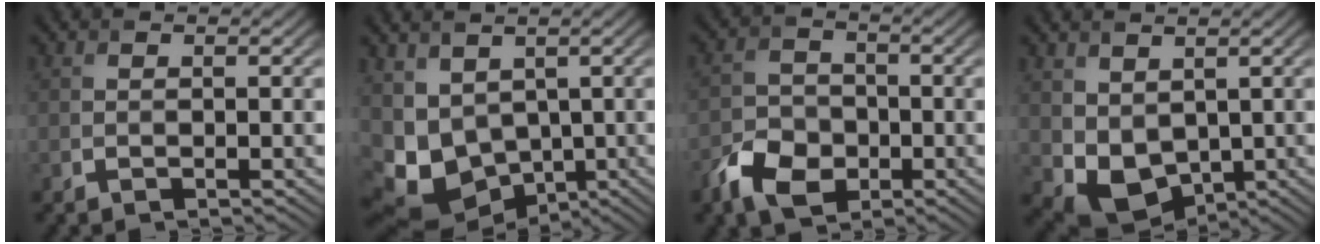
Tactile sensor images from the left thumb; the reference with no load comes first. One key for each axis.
{"total": 8.8, "fx": 0.6, "fy": 6.9, "fz": 5.4, "tx": -0.126, "ty": -0.023, "tz": 0.036}
{"total": 6.2, "fx": -3.3, "fy": 4.2, "fz": 3.2, "tx": -0.066, "ty": -0.005, "tz": -0.073}
{"total": 6.2, "fx": 0.9, "fy": 4.7, "fz": 4.0, "tx": -0.110, "ty": -0.024, "tz": 0.023}